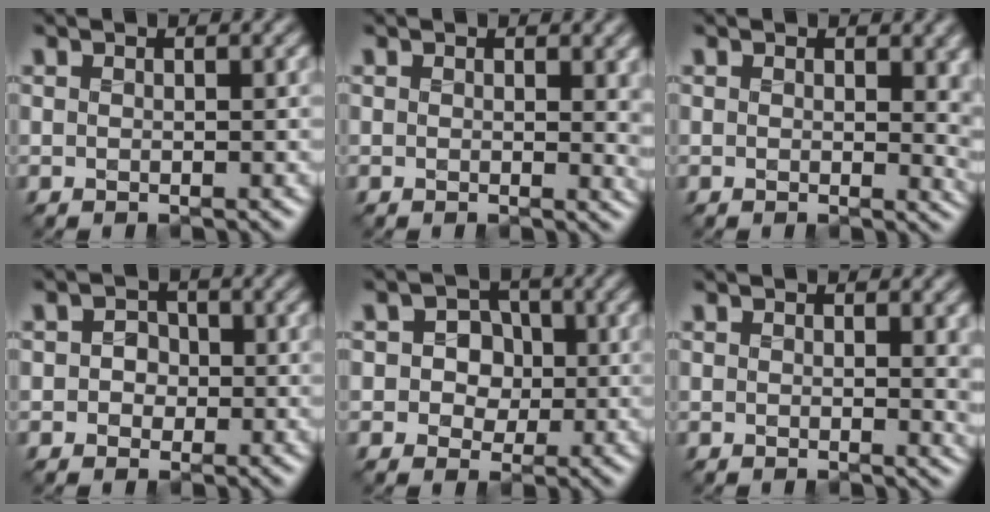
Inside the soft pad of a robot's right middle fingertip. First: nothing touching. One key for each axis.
{"total": 2.8, "fx": 1.3, "fy": 1.5, "fz": 1.9, "tx": -0.026, "ty": -0.002, "tz": 0.022}
{"total": 4.3, "fx": 1.6, "fy": 2.7, "fz": 3.0, "tx": -0.040, "ty": -0.007, "tz": 0.031}
{"total": 2.4, "fx": 0.0, "fy": 2.1, "fz": 1.2, "tx": -0.008, "ty": 0.005, "tz": -0.018}
{"total": 5.2, "fx": 0.7, "fy": 4.3, "fz": 2.7, "tx": -0.035, "ty": 0.016, "tz": -0.010}
{"total": 2.5, "fx": 1.2, "fy": 1.1, "fz": 1.9, "tx": -0.024, "ty": -0.001, "tz": 0.019}